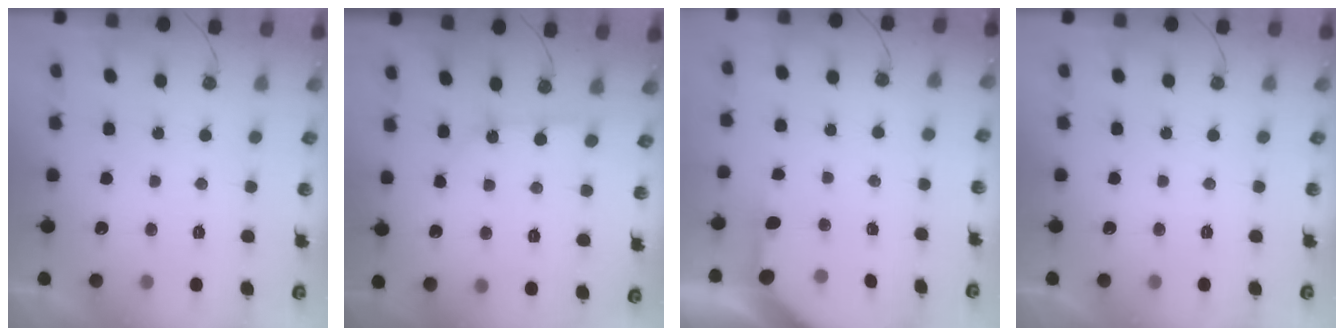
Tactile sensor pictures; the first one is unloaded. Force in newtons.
{"total": 3.8, "press": 3.8, "slide": 0.5}
{"total": 3.4, "press": 3.4, "slide": 0.3}
{"total": 0.0}